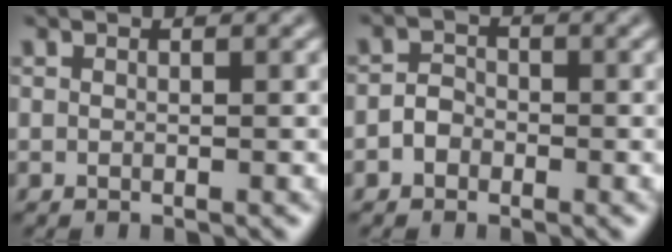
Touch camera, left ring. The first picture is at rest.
{"total": 1.6, "force": [-0.8, 1.2, 0.6], "torque": [-0.008, 0.005, -0.019]}